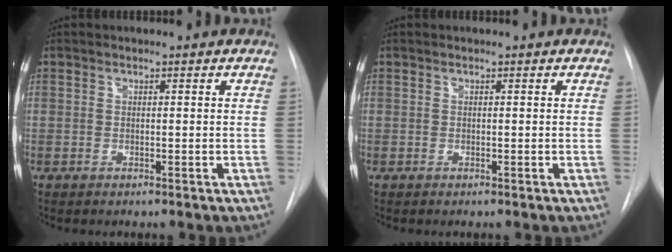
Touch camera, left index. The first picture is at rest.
{"total": 0.0}